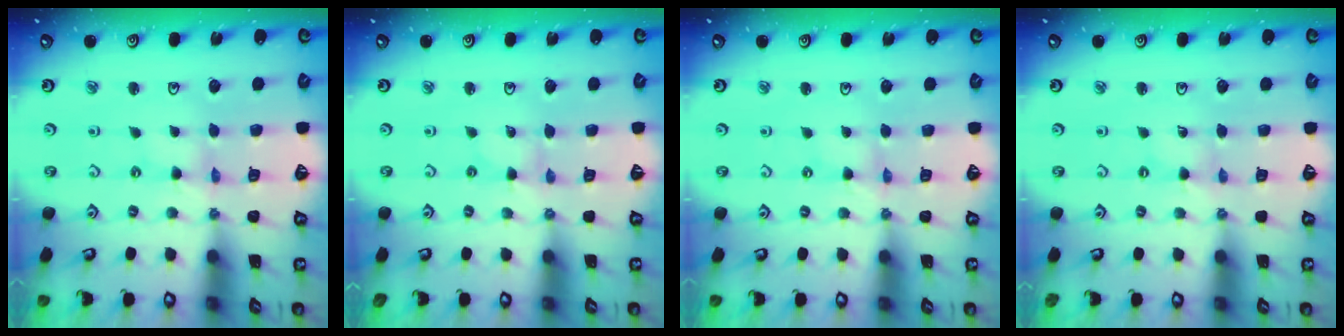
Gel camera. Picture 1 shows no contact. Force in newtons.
{"total": 0.0}
{"total": 0.7, "press": 0.7, "slide": 0.2}
{"total": 0.0}